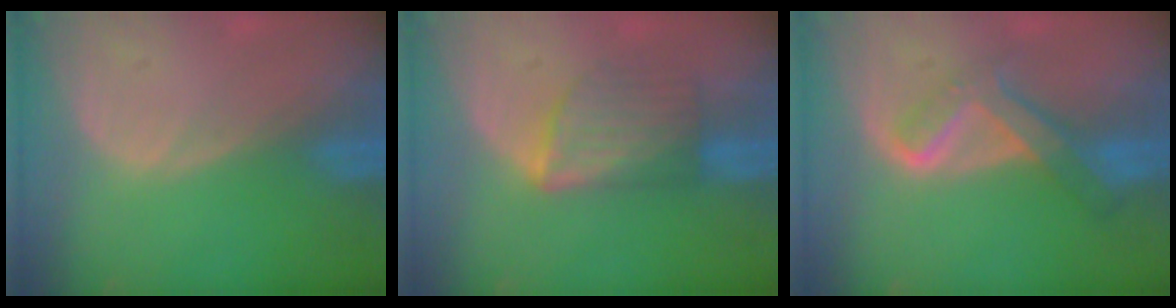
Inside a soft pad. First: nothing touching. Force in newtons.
{"total": 5.9, "press": 5.7, "slide": 1.5}
{"total": 6.7, "press": 5.7, "slide": 3.6}